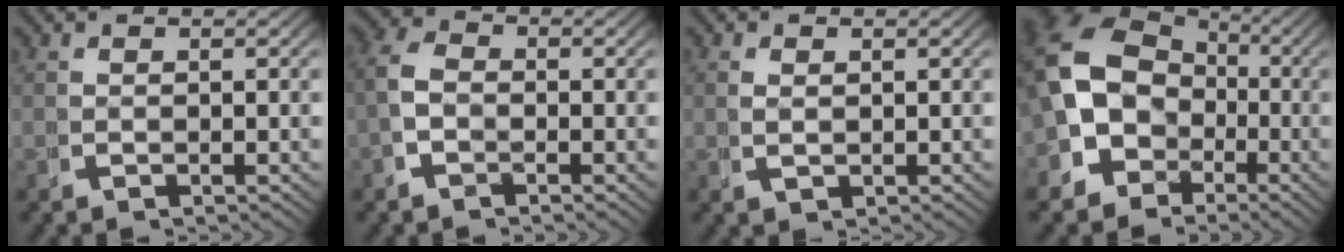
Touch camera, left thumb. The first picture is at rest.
{"total": 3.1, "force": [-0.6, 2.3, 1.9], "torque": [-0.045, -0.002, -0.018]}
{"total": 0.6, "force": [0.4, 0.3, 0.4], "torque": [-0.008, -0.003, 0.014]}
{"total": 10.3, "force": [-0.3, 8.6, 5.6], "torque": [-0.127, -0.027, -0.003]}